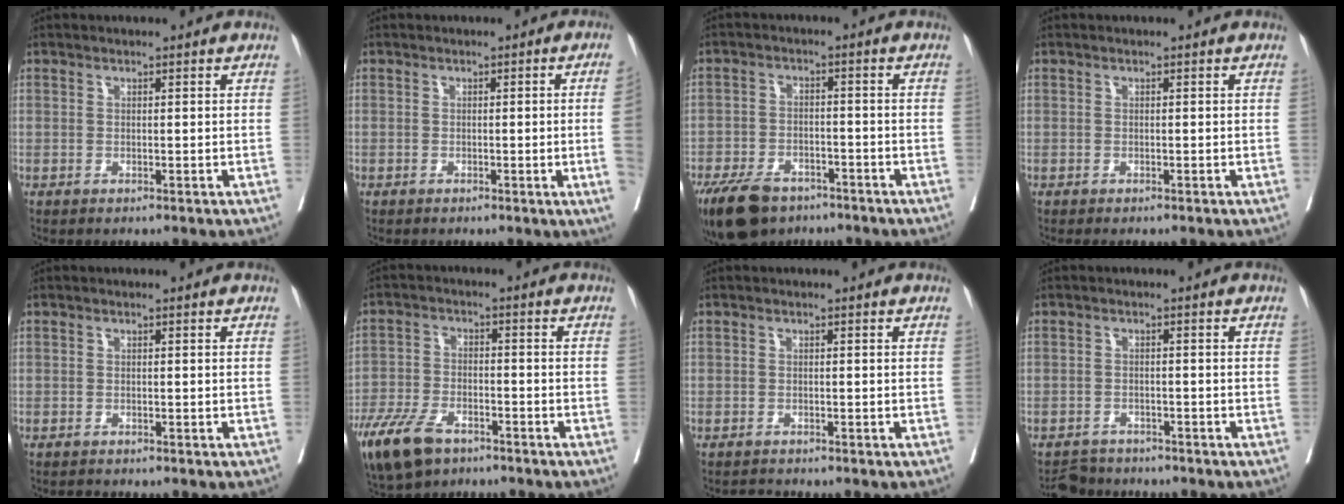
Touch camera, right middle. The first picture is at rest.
{"total": 5.4, "force": [-0.7, -1.9, 5.0], "torque": [-0.063, -0.014, -0.006]}
{"total": 11.0, "force": [-7.9, 5.7, 5.2], "torque": [-0.108, -0.010, -0.130]}
{"total": 1.3, "force": [-1.1, 0.3, 0.6], "torque": [-0.004, -0.003, -0.020]}
{"total": 0.5, "force": [-0.5, 0.0, 0.0], "torque": [-0.004, -0.004, -0.011]}
{"total": 11.1, "force": [-7.5, 5.1, 6.4], "torque": [-0.135, -0.014, -0.137]}
{"total": 0.9, "force": [-0.9, 0.0, -0.1], "torque": [0.001, -0.007, -0.015]}
{"total": 3.9, "force": [-3.7, 1.3, -0.4], "torque": [0.006, -0.007, -0.063]}